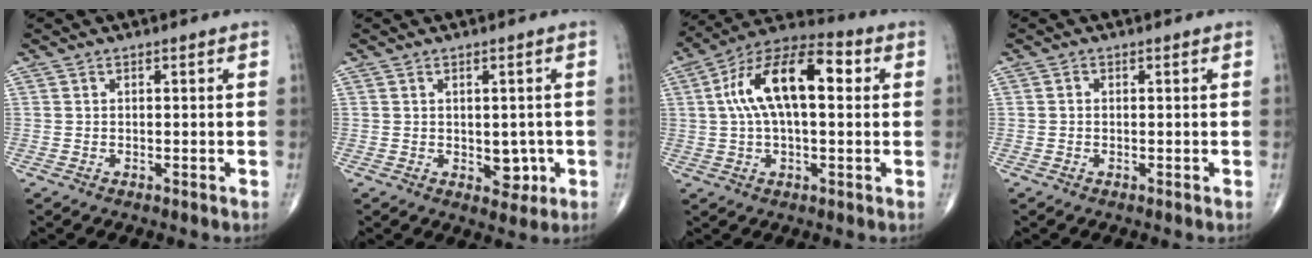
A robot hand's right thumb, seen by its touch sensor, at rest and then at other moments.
{"total": 4.4, "force": [-0.7, 2.9, 3.2], "torque": [-0.014, -0.003, -0.001]}
{"total": 16.4, "force": [3.0, 7.6, 14.2], "torque": [-0.250, 0.037, 0.043]}
{"total": 0.6, "force": [-0.1, 0.5, 0.3], "torque": [-0.002, 0.001, -0.005]}